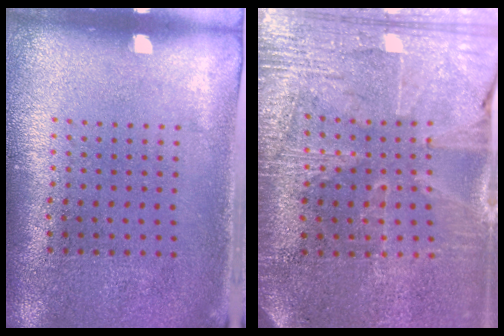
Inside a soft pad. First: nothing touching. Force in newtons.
{"total": 3.5, "press": 3.3, "slide": 1.2}